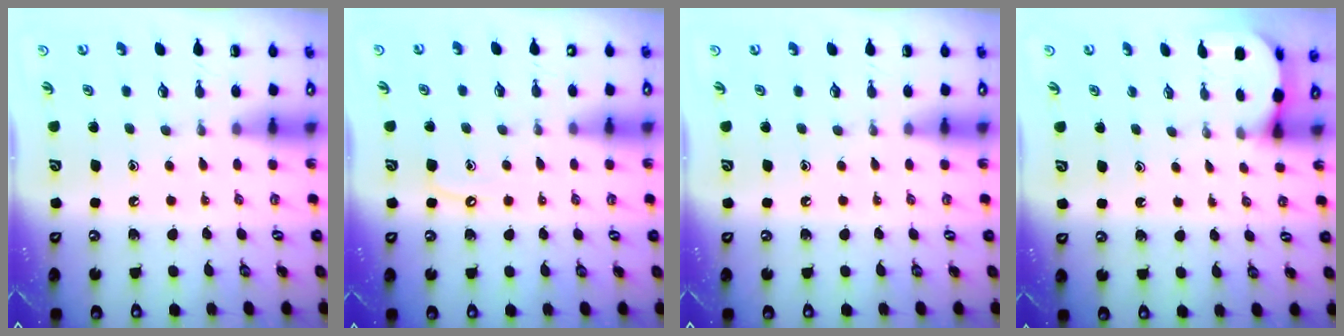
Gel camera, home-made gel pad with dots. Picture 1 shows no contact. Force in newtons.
{"total": 4.4, "press": 4.3, "slide": 0.6}
{"total": 0.0}
{"total": 2.6, "press": 2.6, "slide": 0.2}